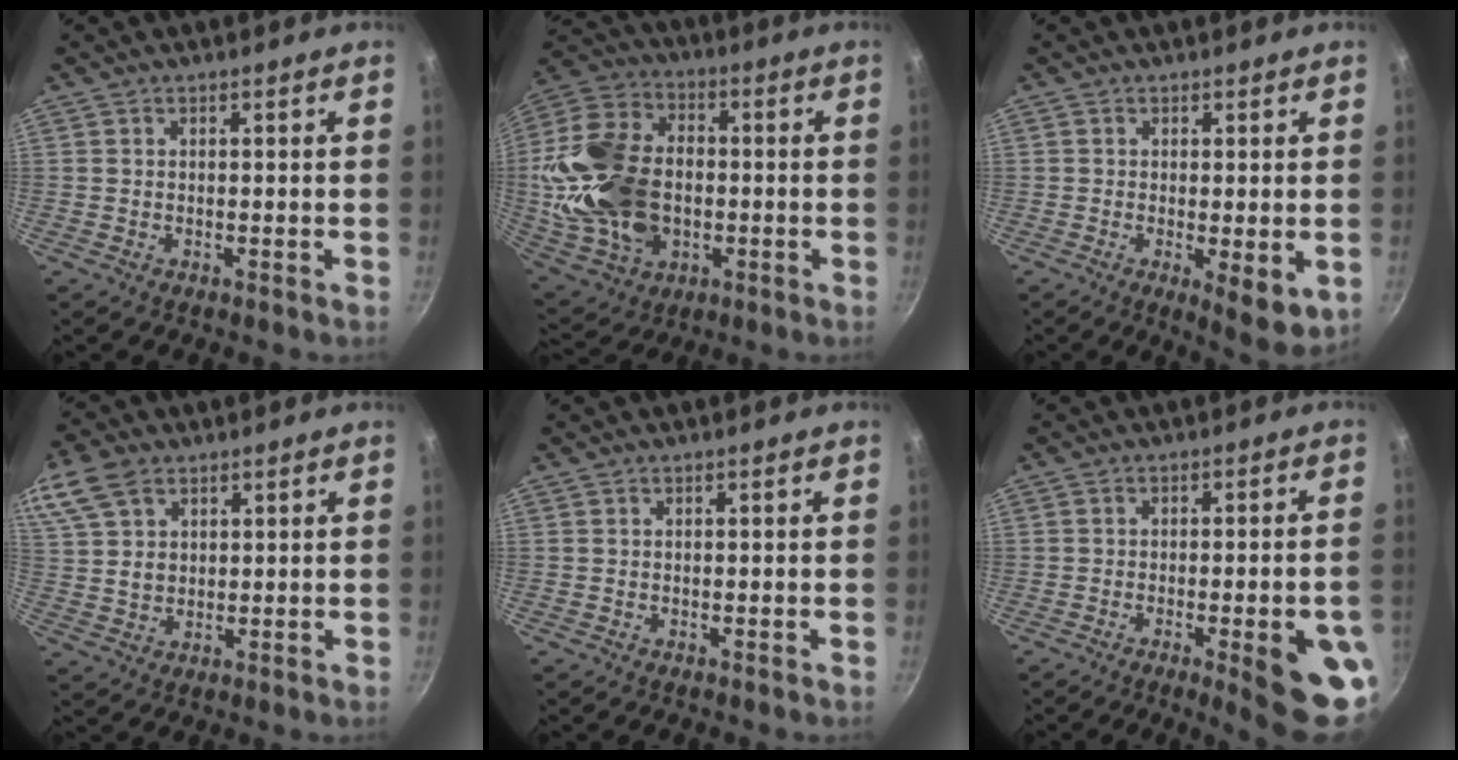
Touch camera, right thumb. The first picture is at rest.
{"total": 23.9, "force": [-1.5, 16.9, 16.9], "torque": [-0.322, 0.026, -0.018]}
{"total": 6.9, "force": [-1.2, 2.3, 6.4], "torque": [-0.086, -0.015, -0.010]}
{"total": 12.5, "force": [6.4, 8.3, 6.8], "torque": [-0.140, 0.006, 0.130]}
{"total": 0.0}
{"total": 12.4, "force": [-4.1, 3.0, 11.3], "torque": [-0.119, 0.014, -0.048]}